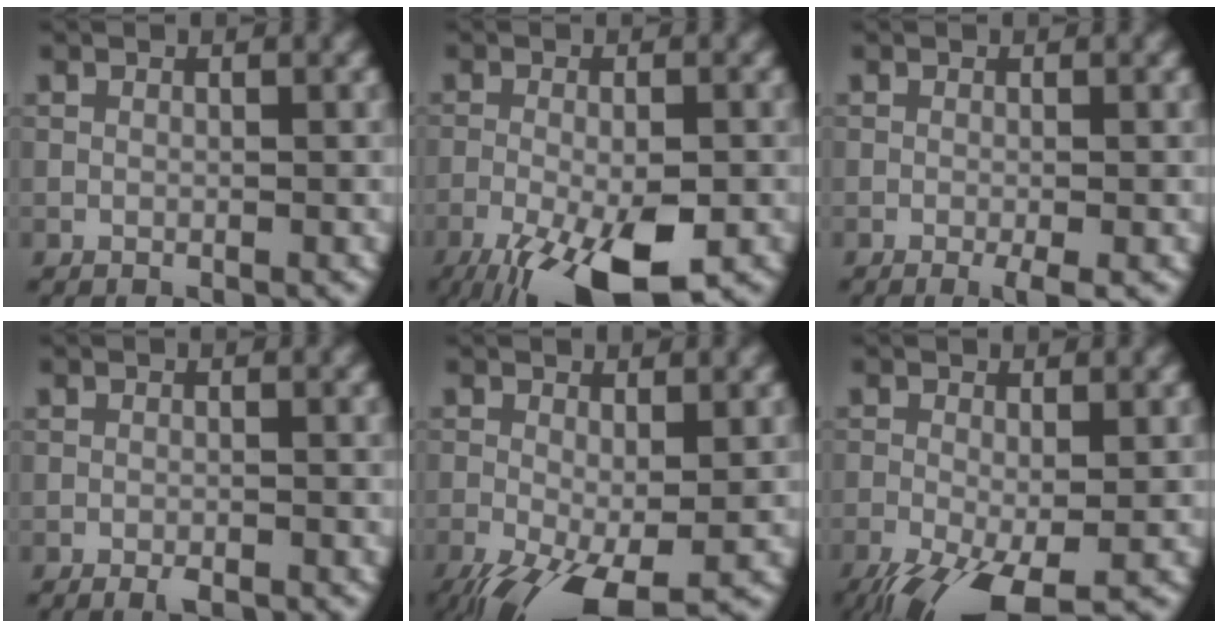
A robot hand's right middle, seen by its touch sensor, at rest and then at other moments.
{"total": 10.6, "force": [-5.8, 3.2, 8.3], "torque": [-0.155, -0.026, -0.097]}
{"total": 1.8, "force": [-0.7, 0.2, 1.6], "torque": [-0.025, -0.007, -0.014]}
{"total": 1.4, "force": [-1.1, 0.3, 0.9], "torque": [-0.013, -0.003, -0.017]}
{"total": 8.6, "force": [-4.1, 3.2, 6.9], "torque": [-0.141, -0.030, -0.064]}
{"total": 8.1, "force": [-4.4, 2.7, 6.3], "torque": [-0.129, -0.029, -0.077]}